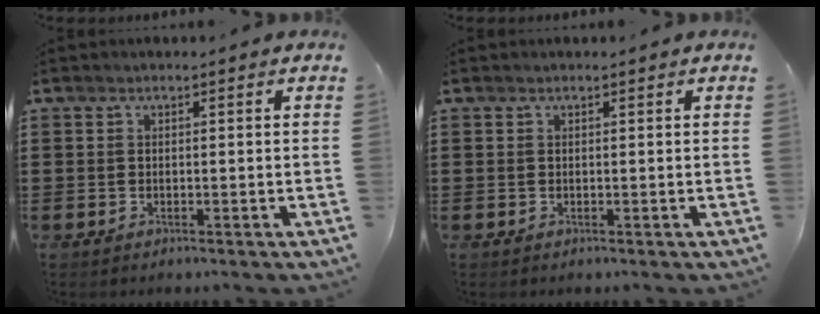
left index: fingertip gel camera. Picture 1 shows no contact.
{"total": 0.0}